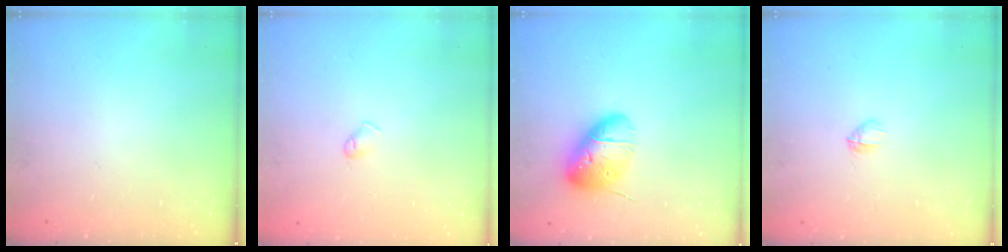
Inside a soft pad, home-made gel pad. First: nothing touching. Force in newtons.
{"total": 3.5, "press": 3.5, "slide": 0.6}
{"total": 16.3, "press": 15.9, "slide": 3.7}
{"total": 2.8, "press": 2.7, "slide": 0.7}